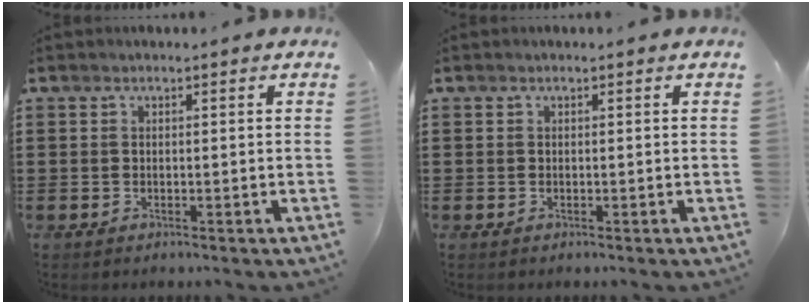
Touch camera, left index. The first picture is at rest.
{"total": 0.0}